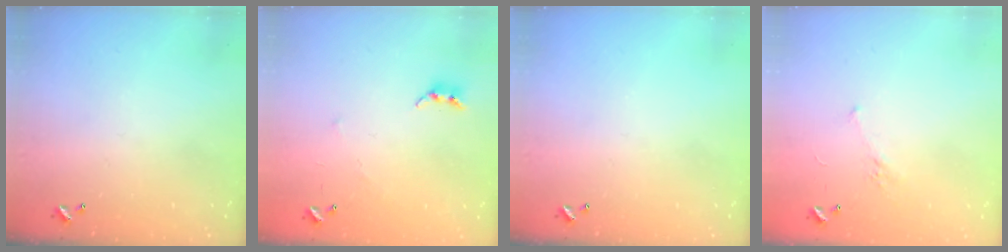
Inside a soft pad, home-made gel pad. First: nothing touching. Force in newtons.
{"total": 5.1, "press": 5.1, "slide": 0.5}
{"total": 0.0}
{"total": 2.8, "press": 2.6, "slide": 1.1}